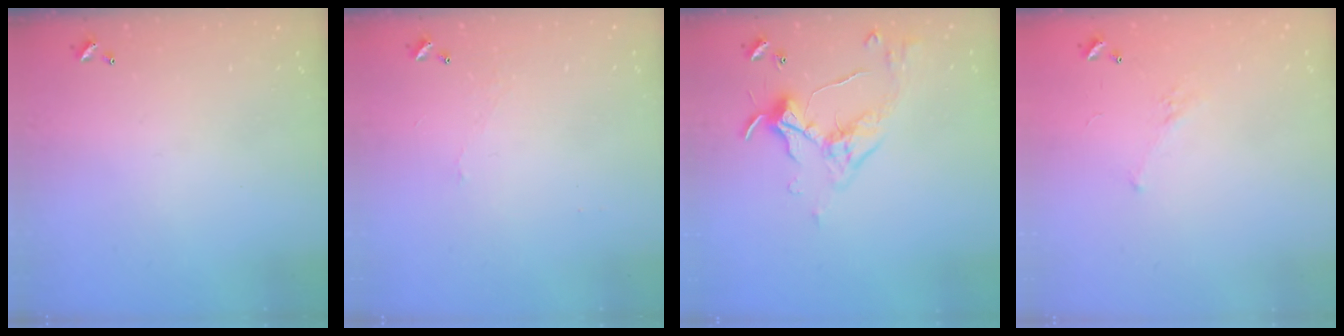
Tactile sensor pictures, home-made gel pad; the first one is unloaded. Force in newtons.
{"total": 0.0}
{"total": 5.7, "press": 5.7, "slide": 1.0}
{"total": 2.8, "press": 2.6, "slide": 1.1}